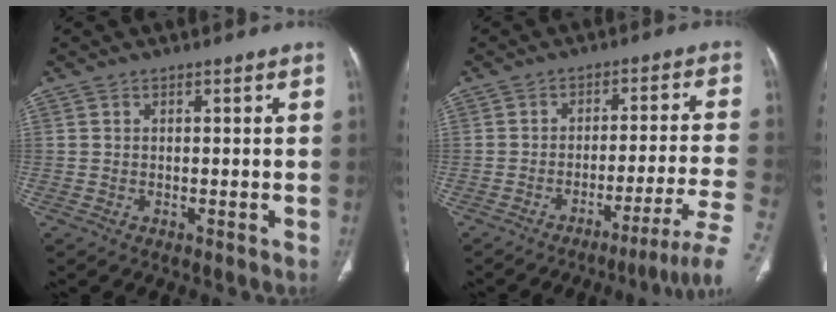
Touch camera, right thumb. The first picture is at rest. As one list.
[{"total": 11.9, "force": [-7.2, -0.9, 9.5], "torque": [-0.144, 0.041, -0.100]}]